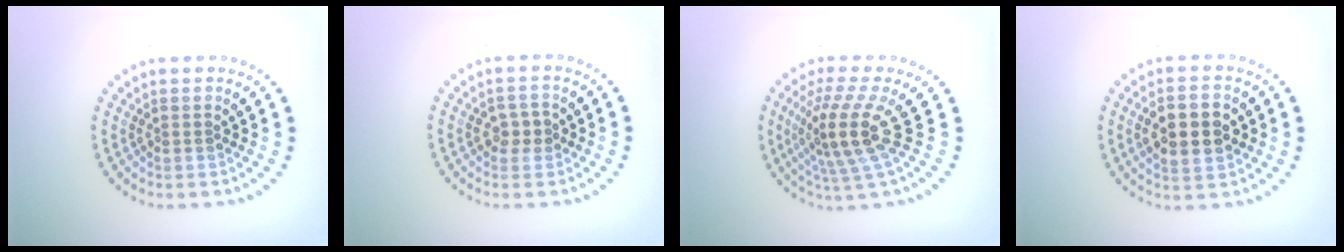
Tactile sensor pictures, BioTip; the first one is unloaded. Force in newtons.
{"total": 1.8, "press": 1.8, "slide": 0.3}
{"total": 4.9, "press": 3.5, "slide": 3.4}
{"total": 5.0, "press": 5.0, "slide": 0.3}